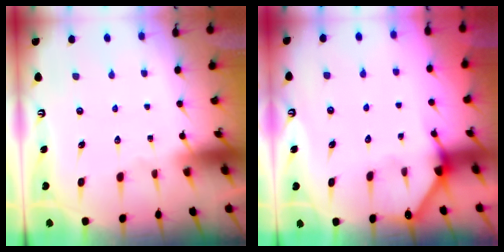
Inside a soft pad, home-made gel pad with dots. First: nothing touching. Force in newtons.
{"total": 2.4, "press": 2.4, "slide": 0.2}